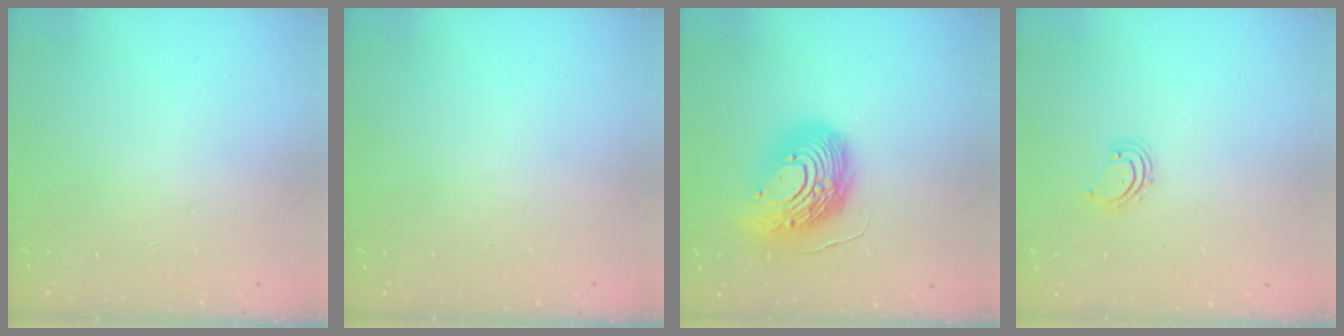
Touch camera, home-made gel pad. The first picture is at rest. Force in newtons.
{"total": 0.0}
{"total": 17.1, "press": 16.9, "slide": 2.7}
{"total": 2.7, "press": 2.6, "slide": 0.5}